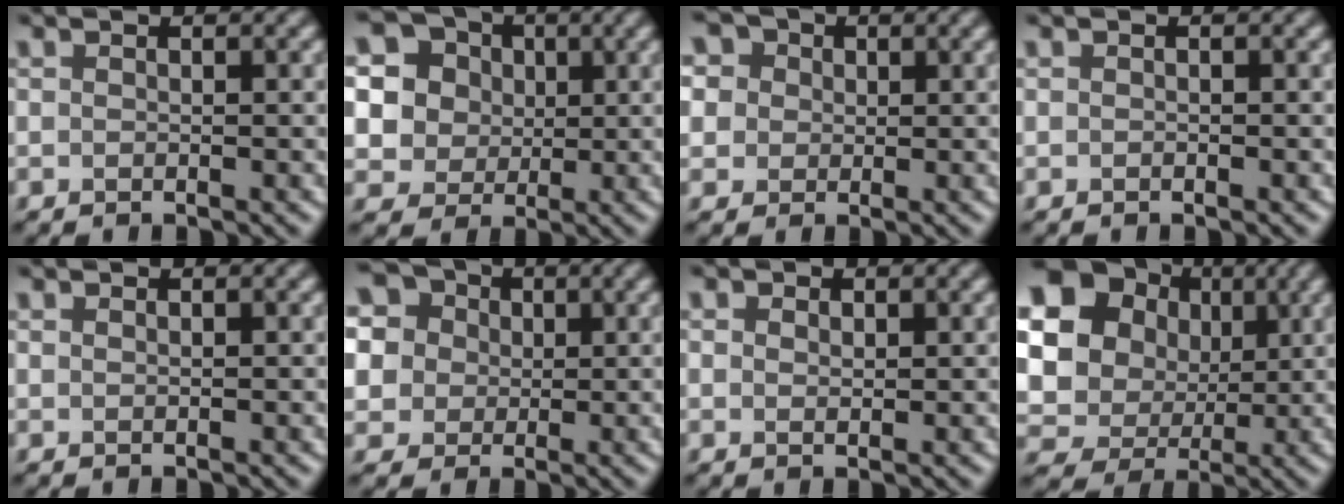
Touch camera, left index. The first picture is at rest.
{"total": 8.9, "force": [3.3, 7.4, 3.7], "torque": [-0.088, 0.016, 0.048]}
{"total": 9.4, "force": [4.5, 7.0, 4.5], "torque": [-0.083, 0.035, 0.042]}
{"total": 0.0}
{"total": 0.0}
{"total": 13.1, "force": [5.5, 10.3, 6.0], "torque": [-0.148, 0.041, 0.078]}
{"total": 1.0, "force": [0.5, 0.7, 0.5], "torque": [-0.008, -0.001, 0.007]}
{"total": 17.0, "force": [4.8, 14.9, 6.6], "torque": [-0.189, 0.005, 0.085]}